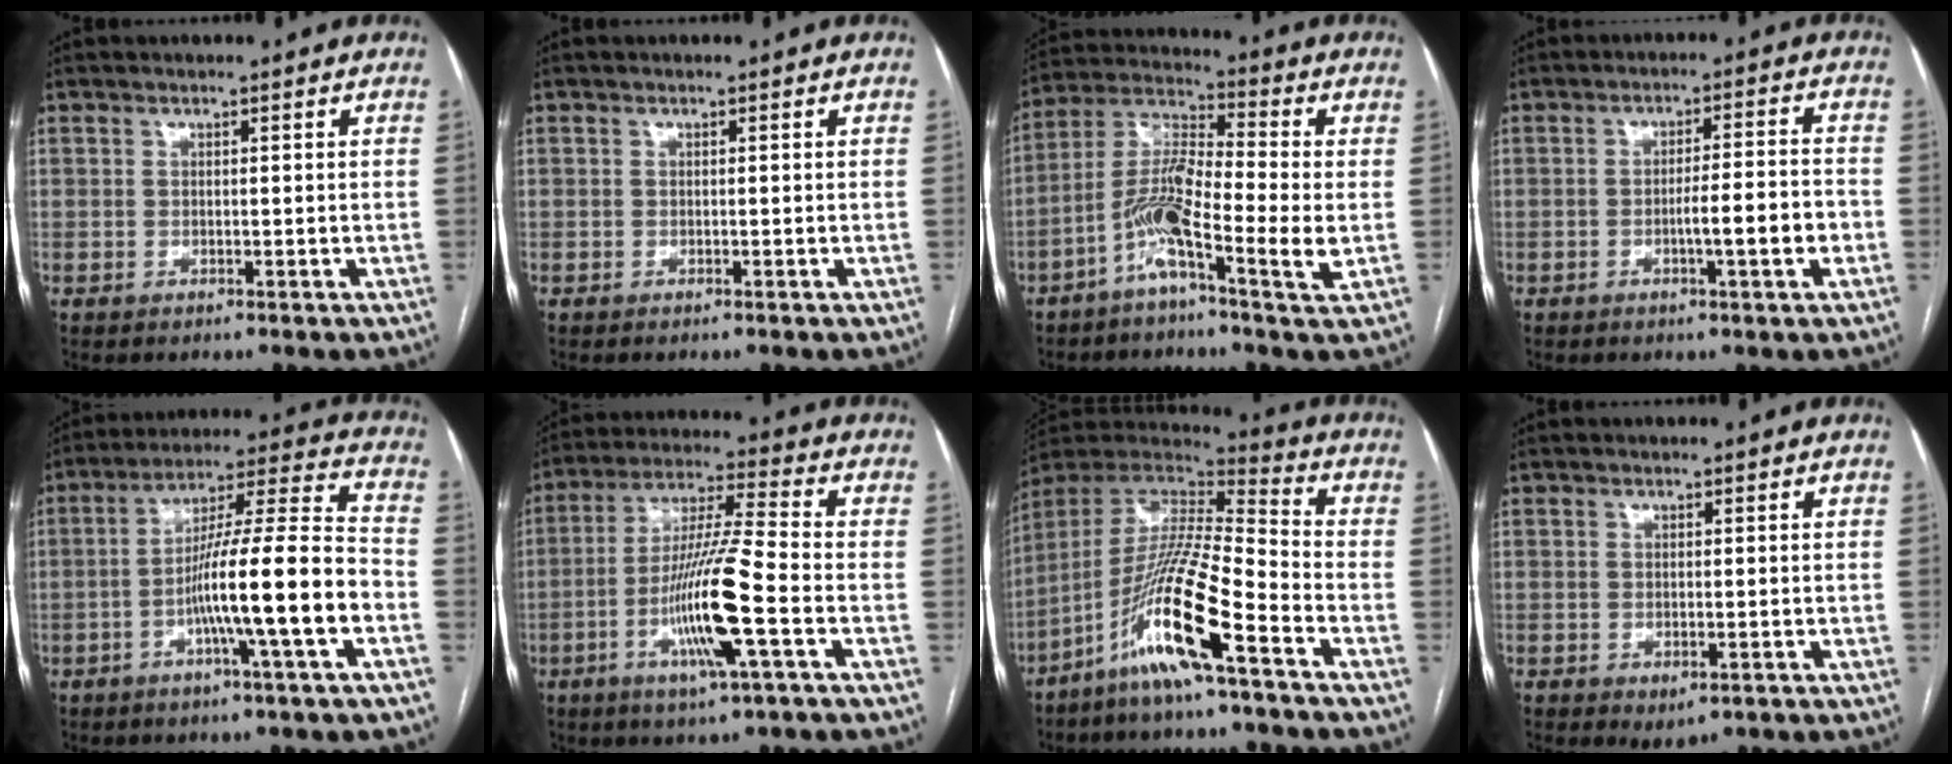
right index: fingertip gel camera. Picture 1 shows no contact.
{"total": 0.0}
{"total": 11.5, "force": [-3.7, 0.9, 10.9], "torque": [-0.219, 0.008, -0.081]}
{"total": 6.5, "force": [-2.0, 0.2, 6.2], "torque": [-0.095, 0.006, -0.029]}
{"total": 15.5, "force": [-4.7, -0.4, 14.8], "torque": [-0.249, 0.010, -0.081]}
{"total": 13.6, "force": [-4.4, 0.0, 12.9], "torque": [-0.252, -0.008, -0.085]}
{"total": 16.3, "force": [-8.6, 0.5, 13.8], "torque": [-0.286, -0.014, -0.166]}
{"total": 2.4, "force": [-0.9, 1.1, 1.9], "torque": [-0.028, -0.003, -0.001]}